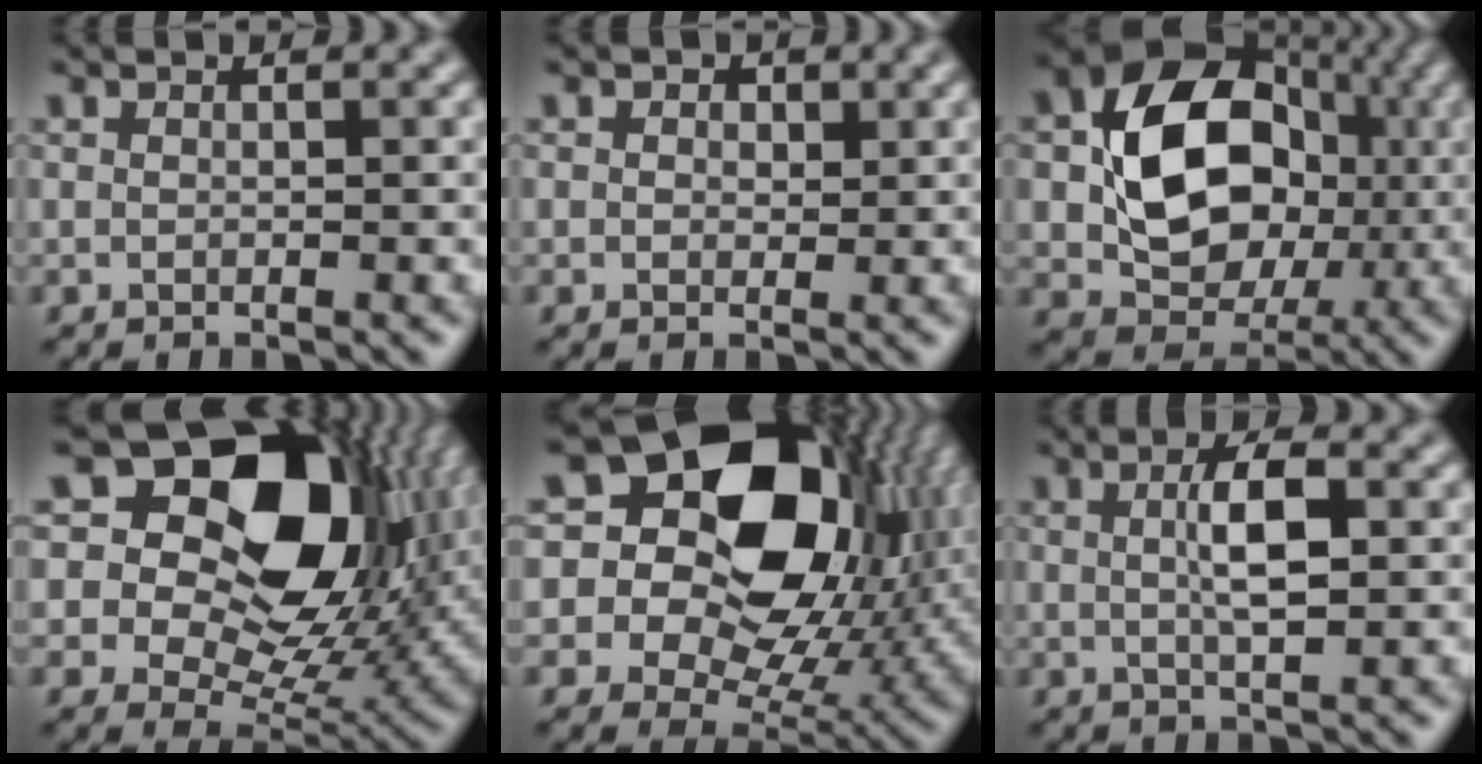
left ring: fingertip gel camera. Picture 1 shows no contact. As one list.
[{"total": 2.1, "force": [0.9, 1.6, 1.0], "torque": [-0.018, 0.011, 0.006]}, {"total": 11.6, "force": [0.2, 8.7, 7.6], "torque": [-0.121, 0.009, 0.005]}, {"total": 17.5, "force": [6.1, 11.4, 11.7], "torque": [-0.193, 0.028, 0.112]}, {"total": 20.5, "force": [6.1, 15.0, 12.6], "torque": [-0.243, 0.046, 0.123]}, {"total": 3.4, "force": [0.2, 0.9, 3.3], "torque": [-0.060, 0.010, 0.005]}]